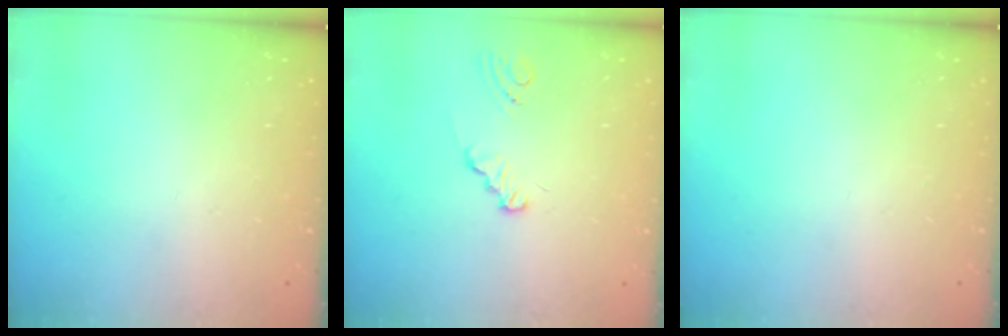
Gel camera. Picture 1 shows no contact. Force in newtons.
{"total": 1.1, "press": 1.1, "slide": 0.1}
{"total": 0.0}